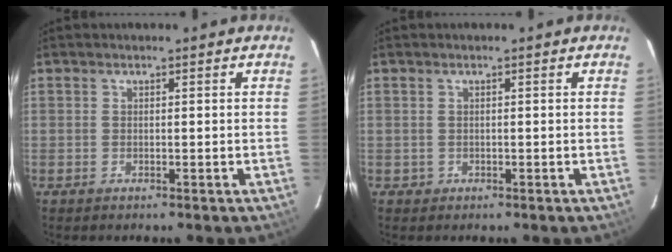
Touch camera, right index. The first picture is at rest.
{"total": 0.8, "force": [-0.2, 0.7, 0.0], "torque": [0.002, 0.002, 0.002]}